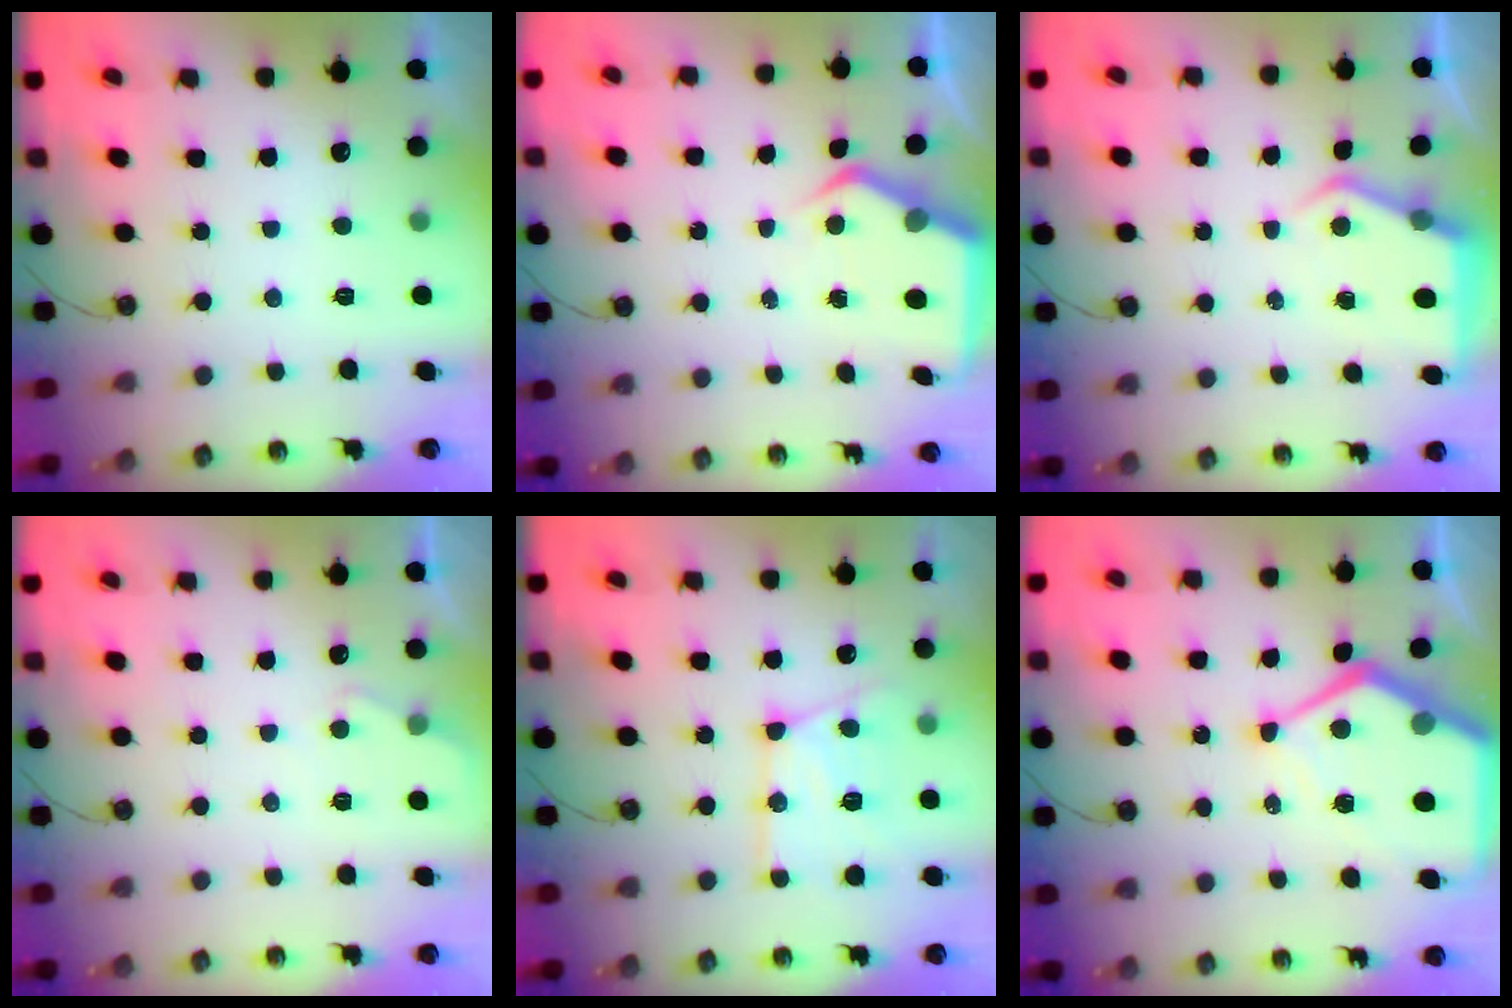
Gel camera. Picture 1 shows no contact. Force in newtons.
{"total": 7.1, "press": 7.1, "slide": 0.5}
{"total": 5.9, "press": 5.8, "slide": 0.6}
{"total": 3.9, "press": 3.9, "slide": 0.4}
{"total": 16.3, "press": 16.3, "slide": 1.7}
{"total": 18.4, "press": 18.3, "slide": 2.1}